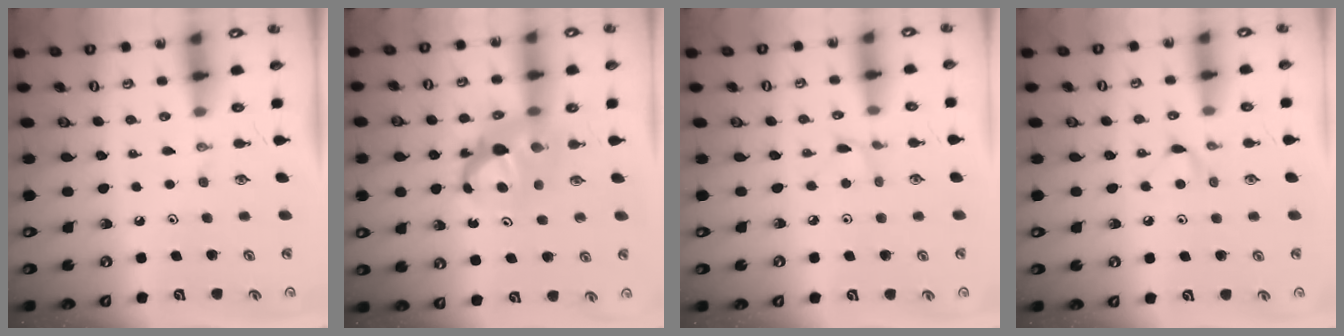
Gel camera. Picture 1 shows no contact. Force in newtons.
{"total": 7.1, "press": 7.1, "slide": 0.5}
{"total": 2.4, "press": 2.4, "slide": 0.3}
{"total": 5.2, "press": 5.2, "slide": 0.7}